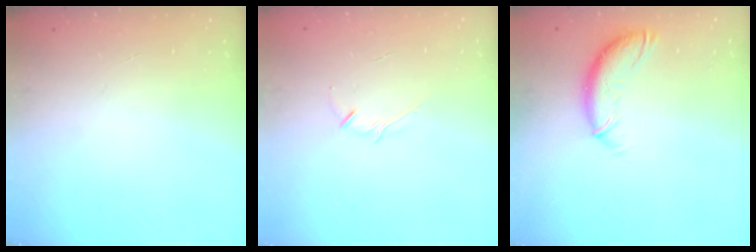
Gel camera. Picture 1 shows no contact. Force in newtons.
{"total": 2.9, "press": 2.8, "slide": 0.6}
{"total": 10.3, "press": 10.2, "slide": 0.7}